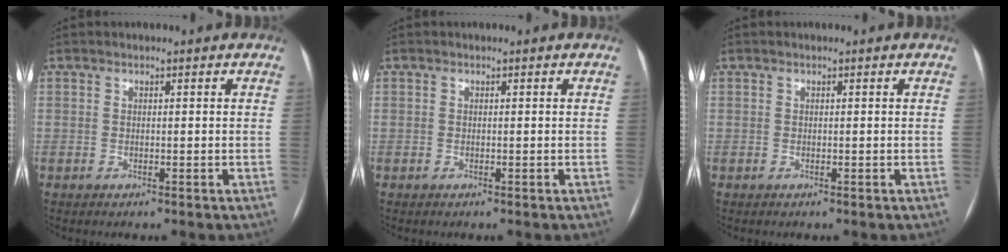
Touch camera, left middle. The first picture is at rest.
{"total": 0.0}
{"total": 0.0}